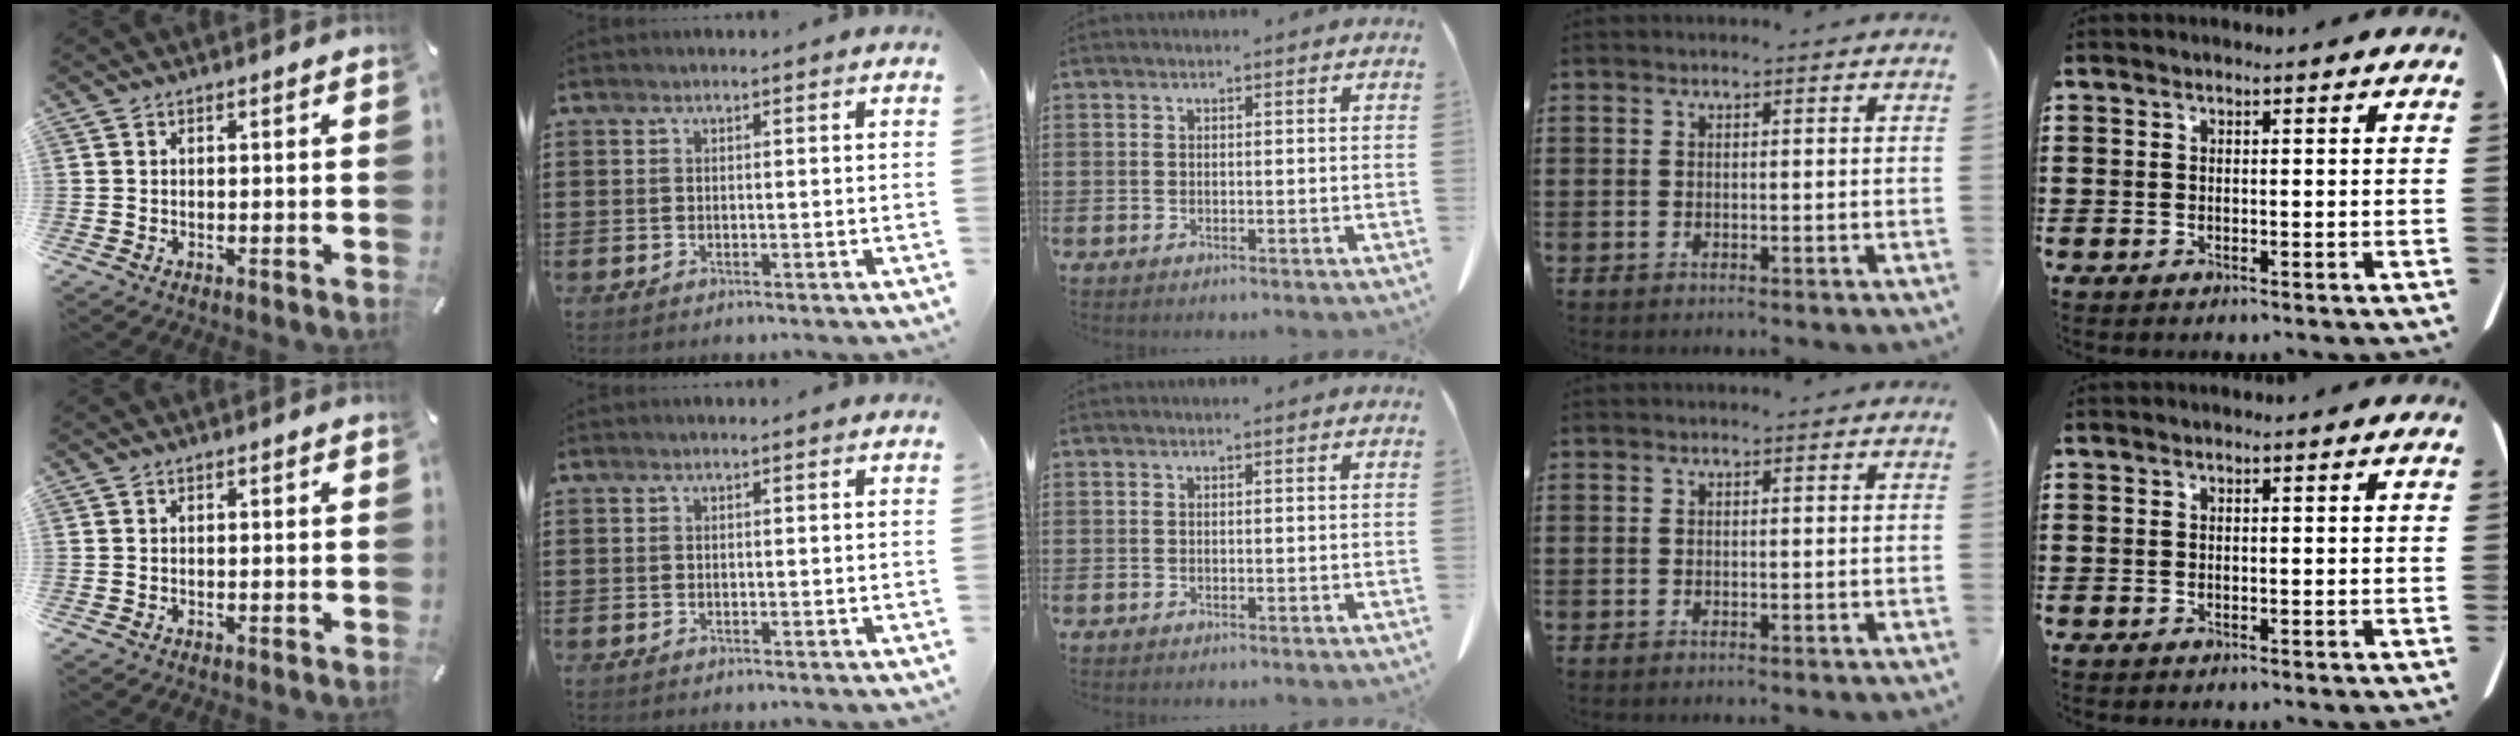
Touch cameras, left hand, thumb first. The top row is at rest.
{}